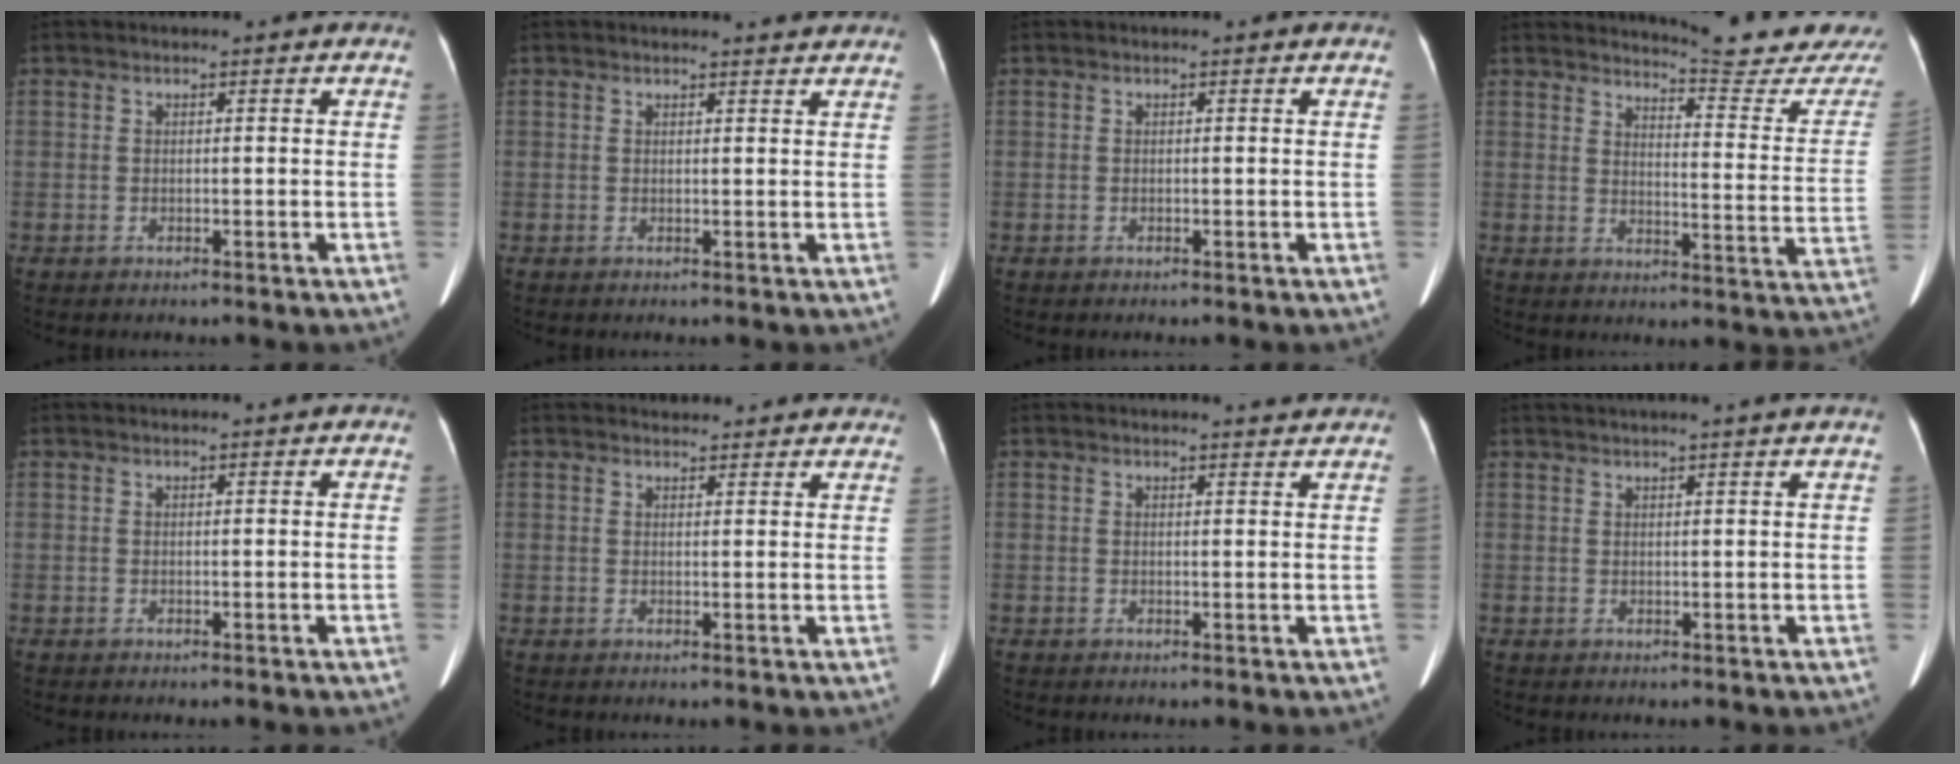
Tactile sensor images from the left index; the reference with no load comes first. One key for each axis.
{"total": 2.5, "fx": 2.5, "fy": 0.1, "fz": 0.4, "tx": -0.009, "ty": 0.001, "tz": 0.023}
{"total": 0.0}
{"total": 15.6, "fx": 15.2, "fy": -1.0, "fz": 3.0, "tx": -0.036, "ty": -0.117, "tz": 0.169}
{"total": 1.1, "fx": 1.1, "fy": 0.0, "fz": 0.4, "tx": -0.010, "ty": 0.013, "tz": 0.014}
{"total": 8.2, "fx": 7.8, "fy": 2.2, "fz": 1.3, "tx": 0.006, "ty": 0.016, "tz": 0.070}
{"total": 3.0, "fx": 2.9, "fy": 0.0, "fz": 0.6, "tx": -0.011, "ty": 0.000, "tz": 0.028}
{"total": 7.6, "fx": 6.6, "fy": -1.3, "fz": 3.6, "tx": -0.044, "ty": 0.028, "tz": 0.075}